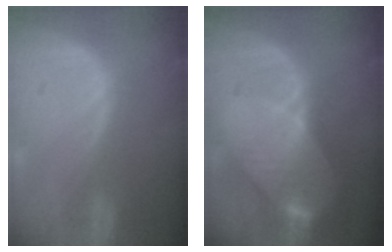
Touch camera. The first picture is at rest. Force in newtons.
{"total": 8.4, "press": 7.4, "slide": 3.9}